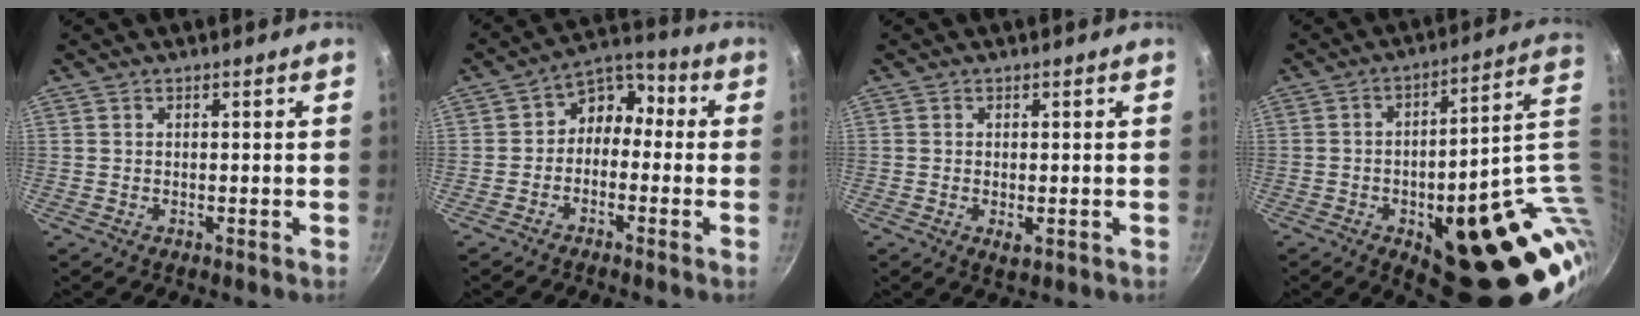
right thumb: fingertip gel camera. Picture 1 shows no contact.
{"total": 7.0, "force": [-1.2, 5.6, 4.1], "torque": [-0.030, 0.041, -0.040]}
{"total": 2.0, "force": [-0.5, 0.9, 1.7], "torque": [-0.029, -0.006, -0.006]}
{"total": 27.7, "force": [-2.4, 11.0, 25.3], "torque": [-0.265, 0.000, -0.008]}